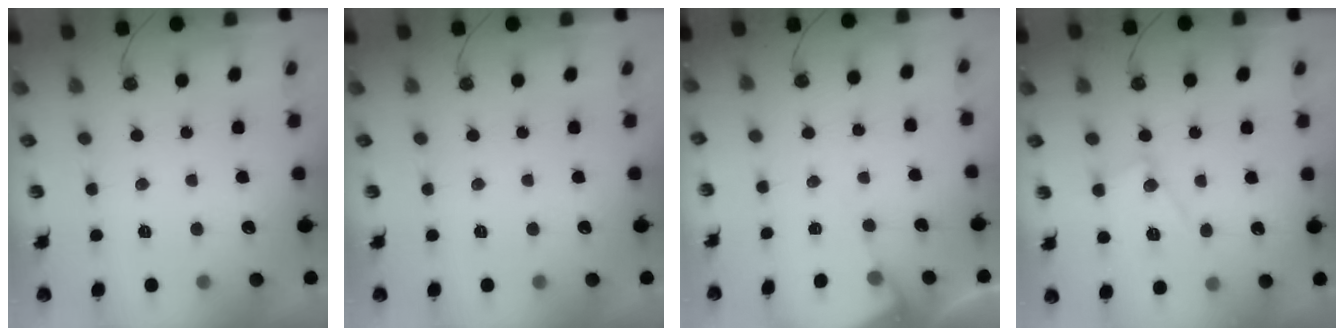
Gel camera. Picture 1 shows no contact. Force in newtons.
{"total": 0.0}
{"total": 4.7, "press": 4.6, "slide": 0.6}
{"total": 11.3, "press": 11.3, "slide": 0.8}